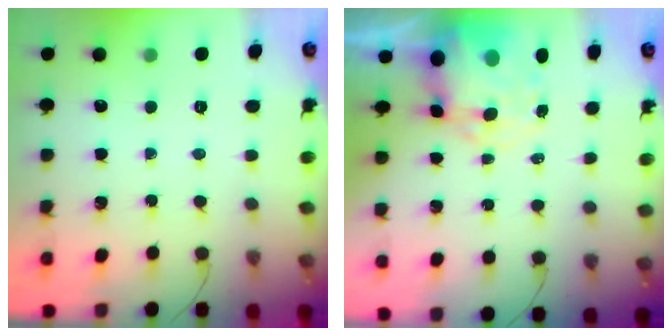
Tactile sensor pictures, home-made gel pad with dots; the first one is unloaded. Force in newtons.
{"total": 10.2, "press": 9.9, "slide": 2.3}